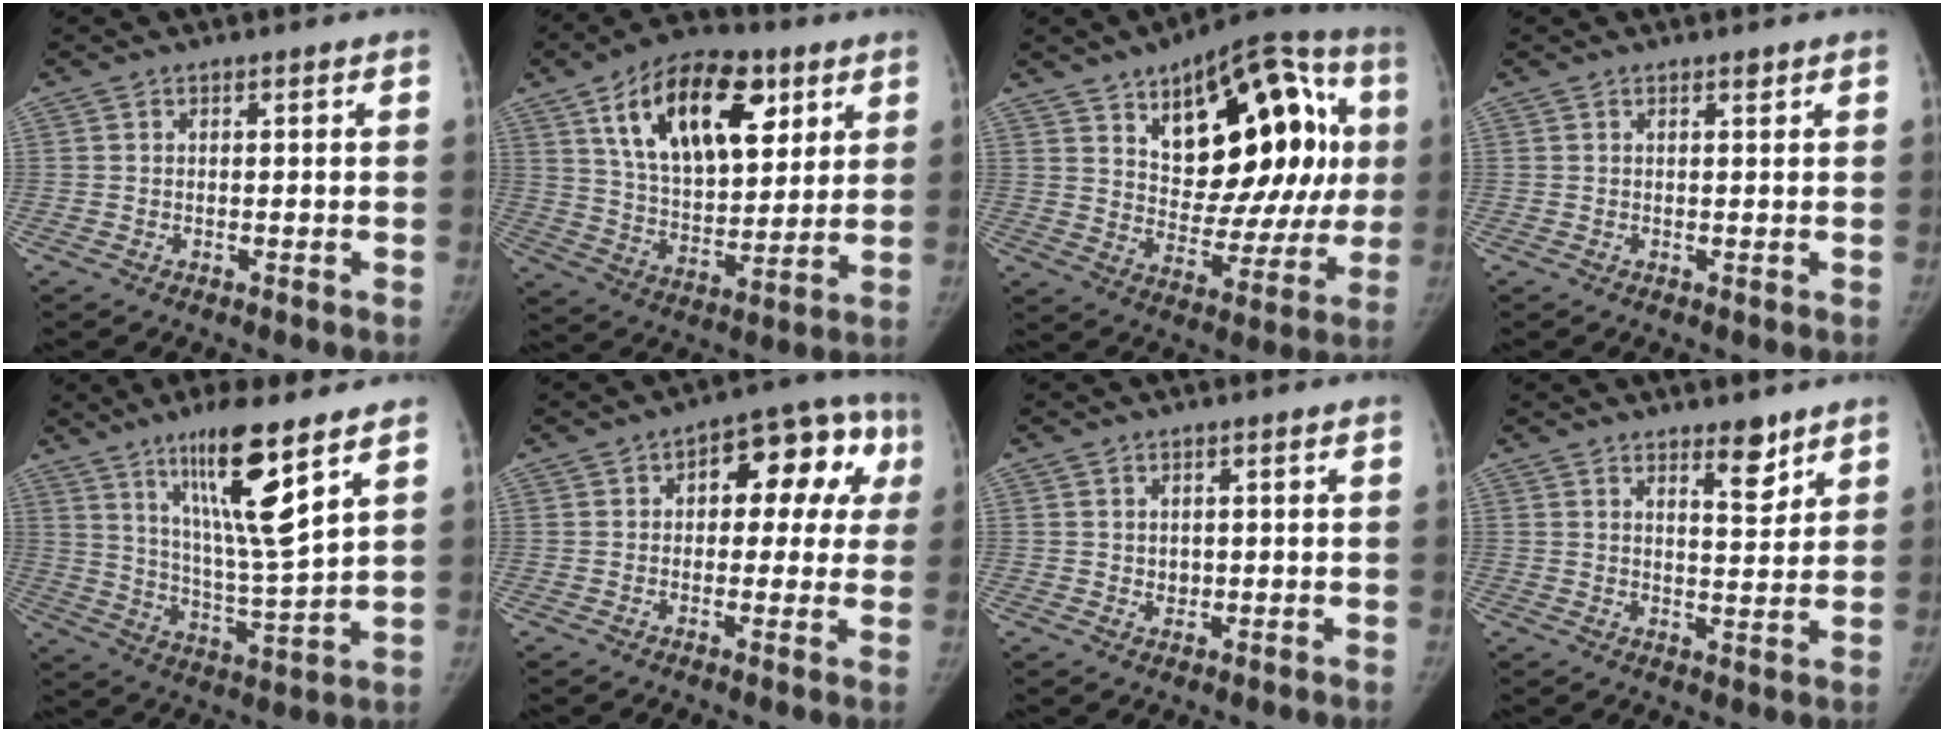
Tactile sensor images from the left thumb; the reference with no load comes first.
{"total": 22.4, "force": [9.8, 12.1, 16.2], "torque": [-0.227, -0.028, 0.167]}
{"total": 27.2, "force": [8.0, 14.1, 21.8], "torque": [-0.247, 0.003, 0.118]}
{"total": 0.6, "force": [0.5, 0.2, 0.3], "torque": [-0.005, -0.004, 0.007]}
{"total": 15.4, "force": [9.0, 1.4, 12.5], "torque": [-0.217, -0.062, 0.168]}
{"total": 14.6, "force": [3.5, 8.2, 11.5], "torque": [-0.085, 0.033, 0.035]}
{"total": 1.8, "force": [0.2, 1.6, 0.8], "torque": [-0.002, -0.001, 0.007]}
{"total": 5.4, "force": [3.9, 1.9, 3.2], "torque": [-0.027, -0.032, 0.058]}